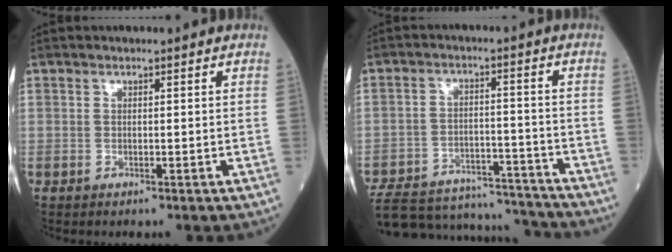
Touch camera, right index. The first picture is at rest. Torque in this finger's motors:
{"motor_torque": [-0.34, -1.16, -0.37, -0.21]}